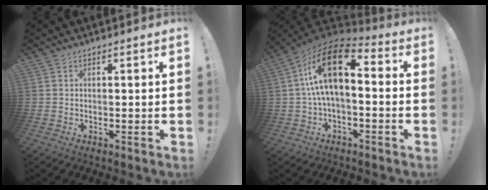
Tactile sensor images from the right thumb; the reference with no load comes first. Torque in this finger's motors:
{"motor_torque": [1.61, 2.76, 1.00, 1.01, 0.70]}